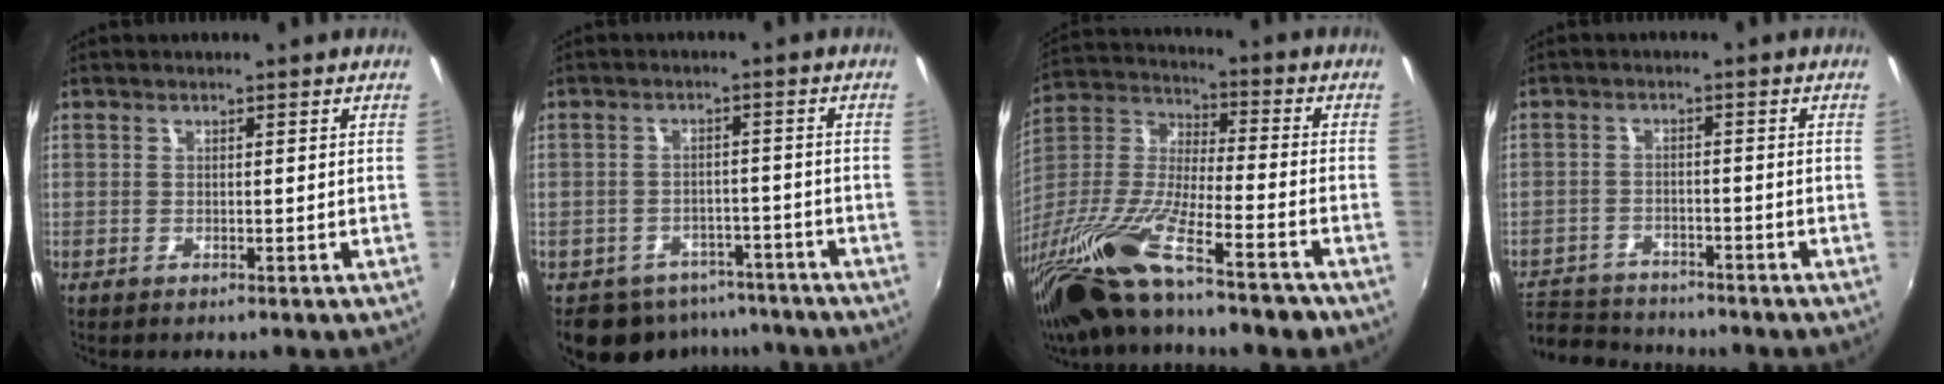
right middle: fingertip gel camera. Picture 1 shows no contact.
{"total": 9.7, "force": [-7.4, 5.9, 2.5], "torque": [-0.057, 0.010, -0.088]}
{"total": 22.7, "force": [-16.3, 3.3, 15.5], "torque": [-0.302, -0.049, -0.298]}
{"total": 9.6, "force": [-8.7, 3.6, 1.9], "torque": [-0.068, 0.006, -0.148]}